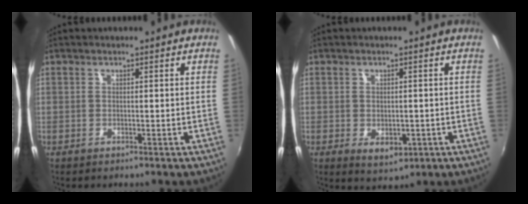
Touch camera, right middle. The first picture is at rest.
{"total": 4.4, "force": [-1.2, 2.8, 3.2], "torque": [-0.053, -0.011, -0.011]}